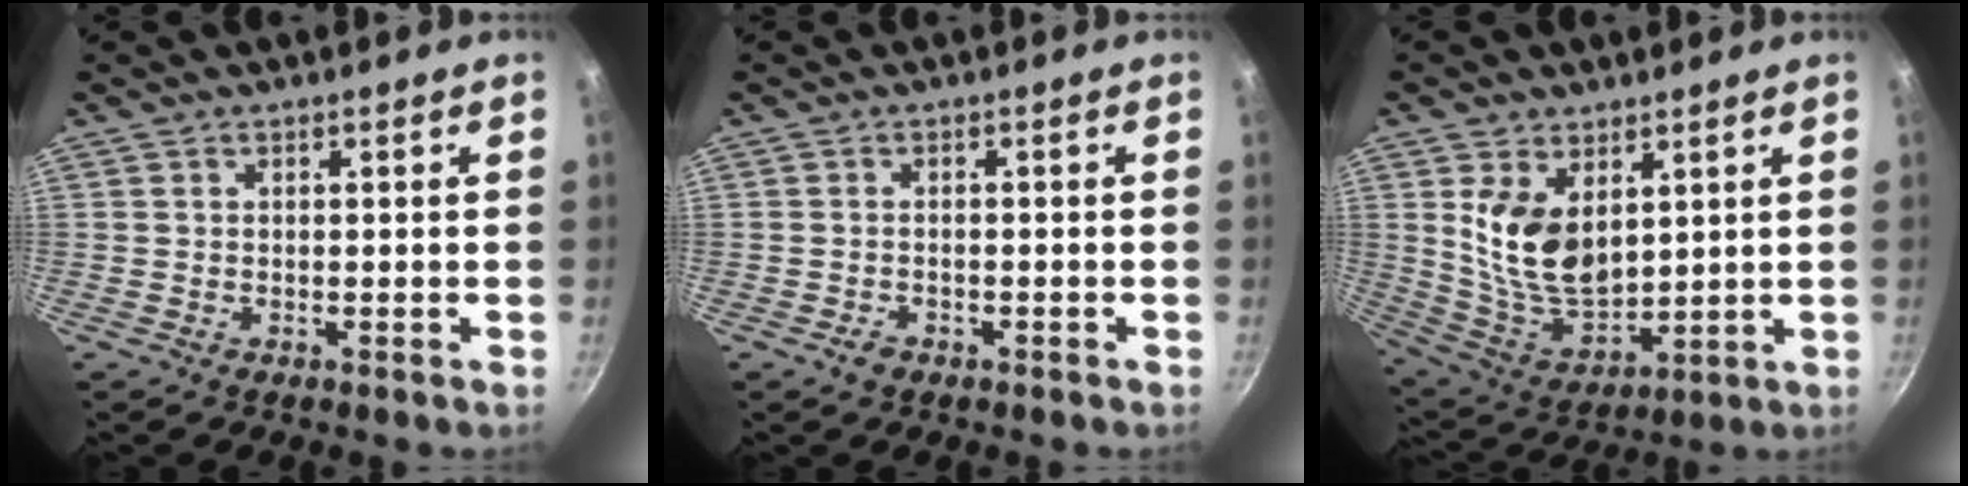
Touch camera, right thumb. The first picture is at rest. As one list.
[{"total": 1.8, "force": [-1.2, 1.1, 0.8], "torque": [-0.018, 0.011, -0.017]}, {"total": 13.1, "force": [4.0, 7.8, 9.7], "torque": [-0.162, -0.039, 0.092]}]